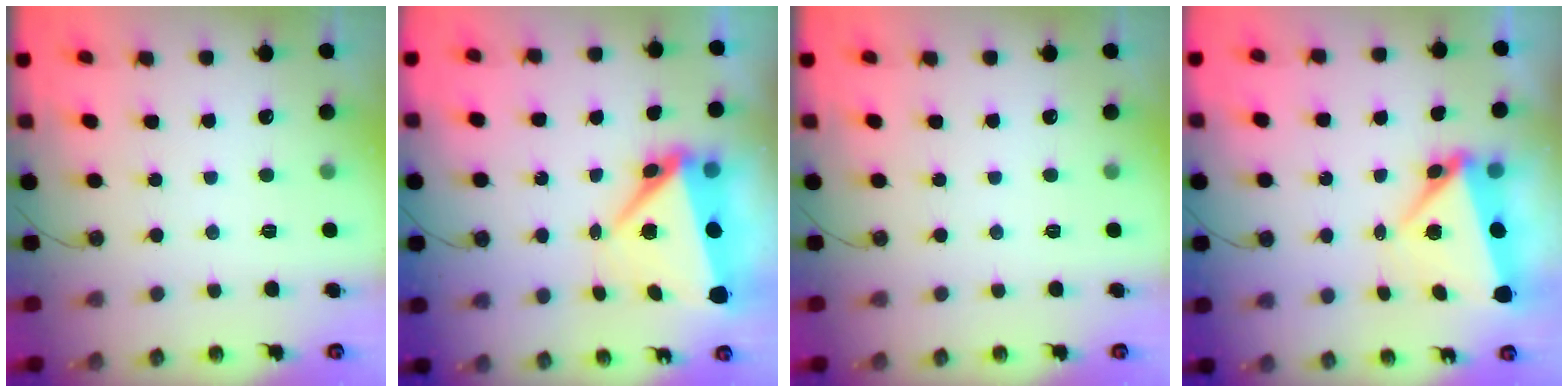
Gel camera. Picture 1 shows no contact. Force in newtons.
{"total": 11.2, "press": 7.8, "slide": 8.0}
{"total": 0.0}
{"total": 6.5, "press": 6.2, "slide": 1.9}